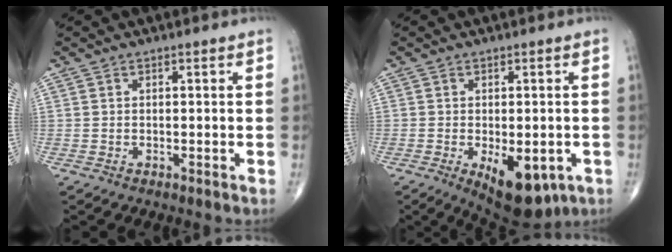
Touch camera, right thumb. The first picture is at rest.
{"total": 11.3, "force": [-3.9, 5.6, 9.0], "torque": [-0.111, -0.009, -0.043]}